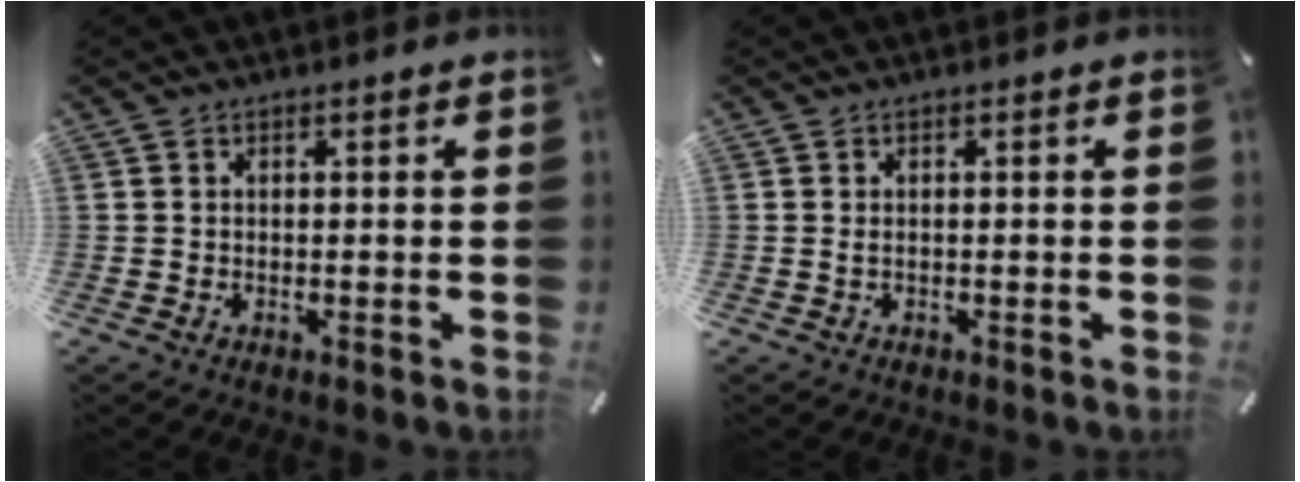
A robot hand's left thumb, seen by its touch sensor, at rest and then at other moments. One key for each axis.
{"total": 0.6, "fx": -0.1, "fy": 0.3, "fz": 0.6, "tx": -0.013, "ty": -0.001, "tz": -0.002}